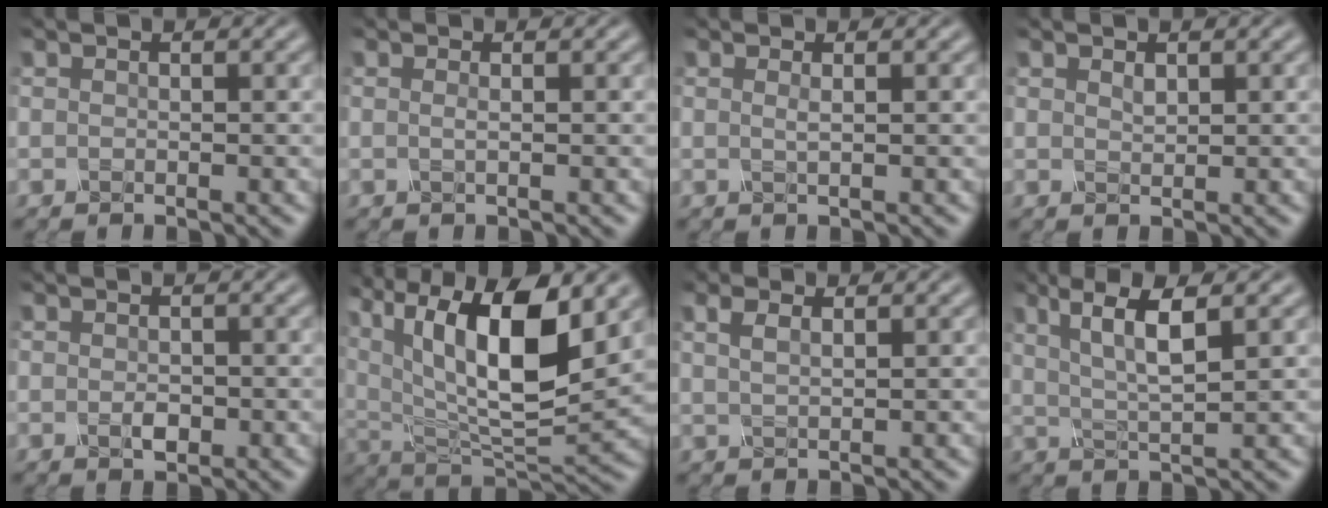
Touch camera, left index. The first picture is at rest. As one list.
[{"total": 0.6, "force": [-0.1, 0.2, 0.6], "torque": [-0.008, 0.000, -0.006]}, {"total": 0.7, "force": [0.1, 0.2, 0.7], "torque": [-0.007, 0.000, -0.003]}, {"total": 0.6, "force": [0.3, 0.4, 0.4], "torque": [-0.011, 0.000, 0.009]}, {"total": 1.3, "force": [-0.4, 0.8, 0.9], "torque": [-0.021, -0.001, -0.005]}, {"total": 13.8, "force": [5.5, 5.3, 11.5], "torque": [-0.212, 0.000, 0.103]}, {"total": 2.0, "force": [0.9, 0.8, 1.5], "torque": [-0.030, 0.005, 0.015]}, {"total": 5.0, "force": [1.9, 1.2, 4.5], "torque": [-0.088, -0.003, 0.036]}]